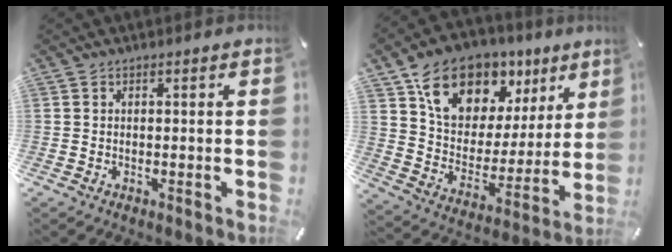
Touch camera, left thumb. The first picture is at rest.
{"total": 15.9, "force": [10.2, 10.6, 6.1], "torque": [-0.101, -0.062, 0.183]}